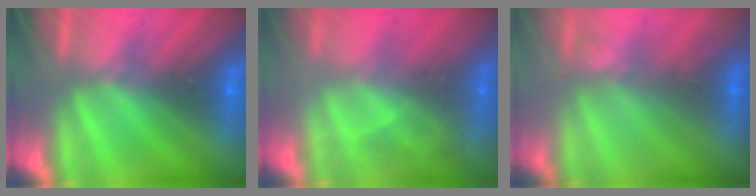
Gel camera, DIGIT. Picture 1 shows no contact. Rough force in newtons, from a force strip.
{"total": 2.4}
{"total": 2.7}